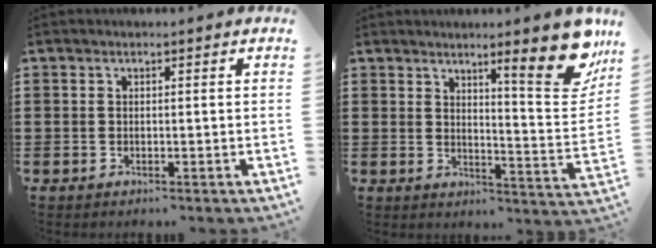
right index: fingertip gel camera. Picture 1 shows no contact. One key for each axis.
{"total": 12.5, "fx": 8.5, "fy": 2.3, "fz": 8.8, "tx": -0.123, "ty": -0.055, "tz": 0.136}